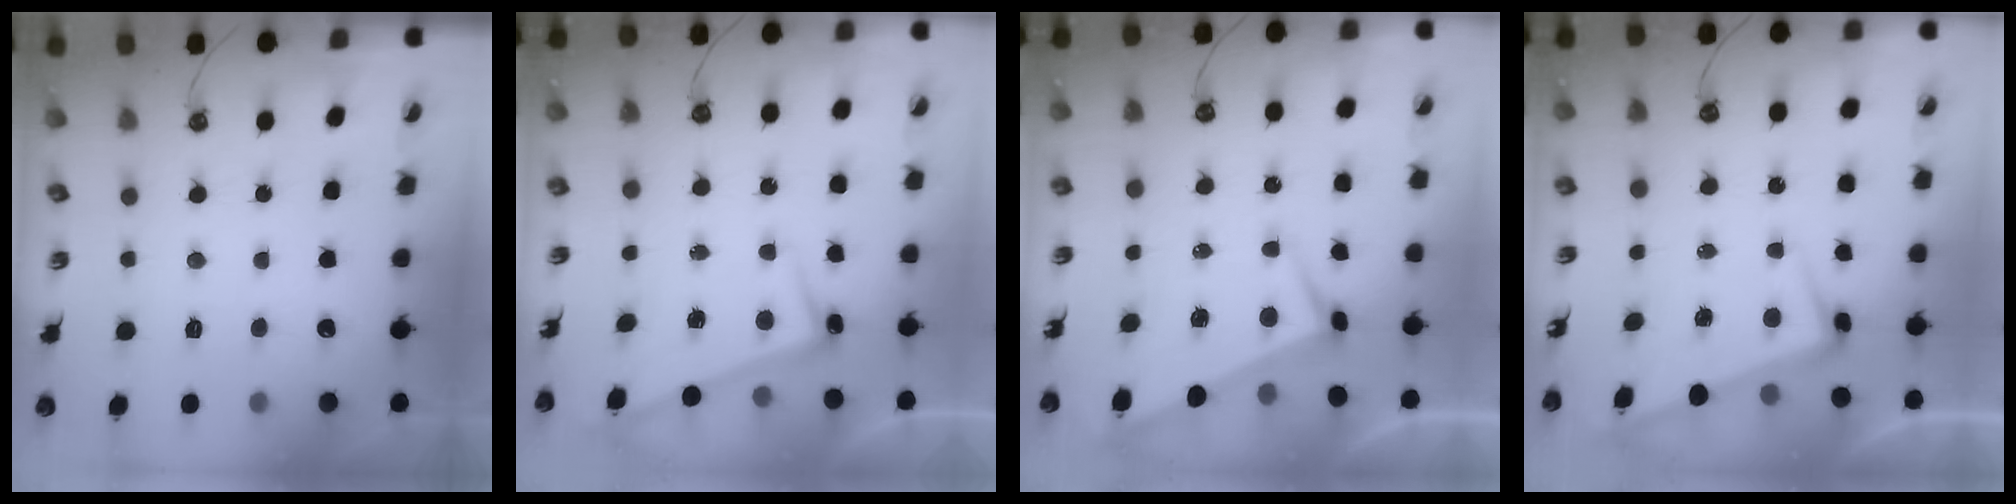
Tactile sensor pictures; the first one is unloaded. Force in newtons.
{"total": 2.6, "press": 2.5, "slide": 0.7}
{"total": 2.8, "press": 2.7, "slide": 0.9}
{"total": 3.0, "press": 2.9, "slide": 0.8}